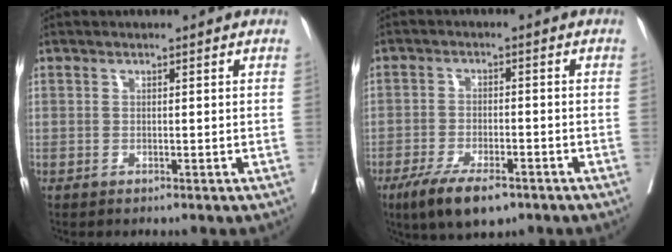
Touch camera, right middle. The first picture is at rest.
{"total": 8.5, "force": [-5.6, 2.7, 5.7], "torque": [-0.099, -0.012, -0.093]}